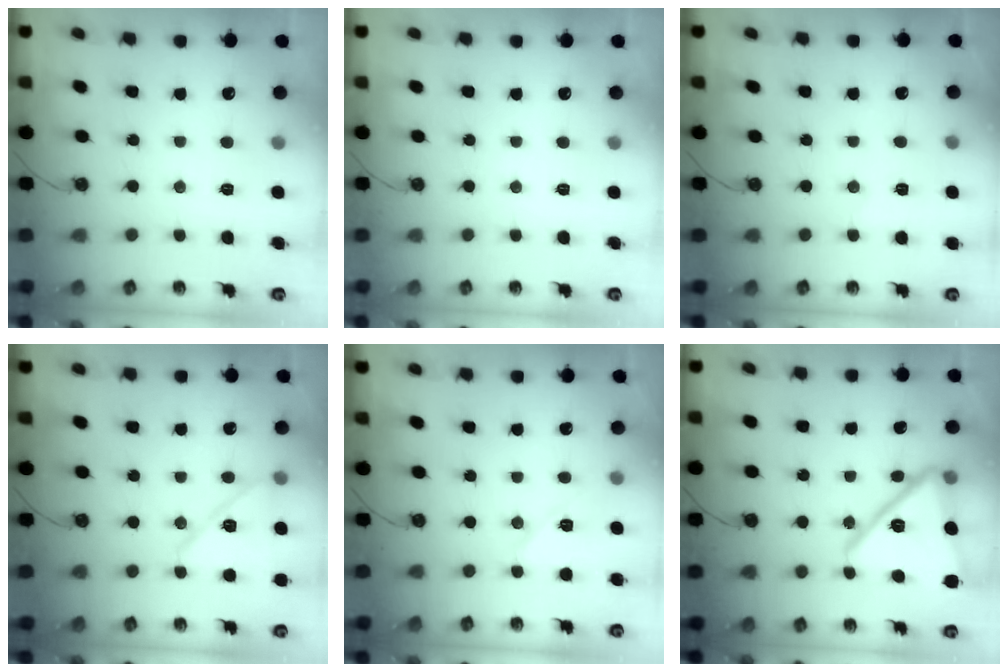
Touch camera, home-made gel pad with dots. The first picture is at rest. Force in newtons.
{"total": 0.0}
{"total": 3.4, "press": 2.9, "slide": 1.8}
{"total": 11.9, "press": 11.9, "slide": 0.6}
{"total": 8.2, "press": 7.7, "slide": 2.8}
{"total": 21.3, "press": 21.2, "slide": 2.1}